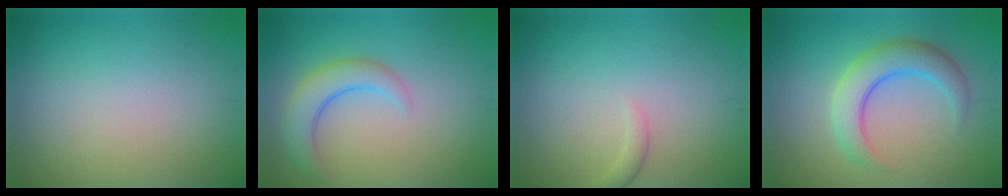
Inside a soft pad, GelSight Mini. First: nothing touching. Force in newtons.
{"total": 3.8, "press": 3.7, "slide": 0.4}
{"total": 1.1, "press": 1.1, "slide": 0.2}
{"total": 4.8, "press": 4.8, "slide": 0.2}